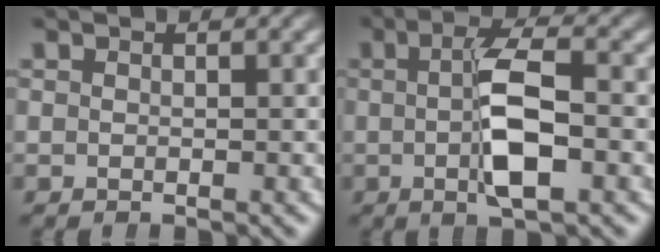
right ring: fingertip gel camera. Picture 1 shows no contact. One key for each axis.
{"total": 4.9, "fx": -0.5, "fy": 0.9, "fz": 4.8, "tx": -0.084, "ty": -0.004, "tz": -0.005}